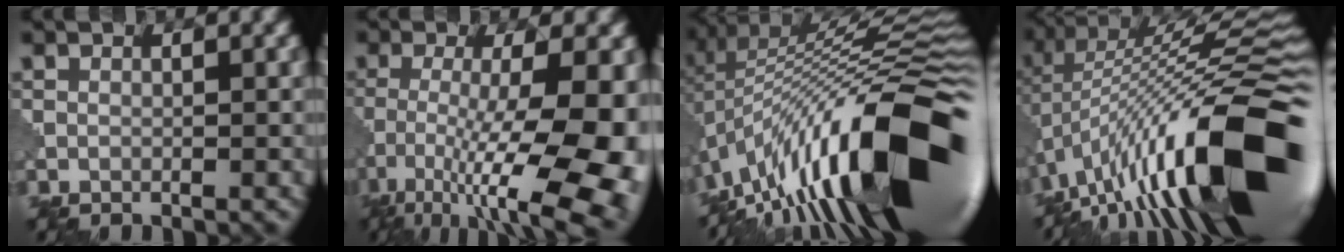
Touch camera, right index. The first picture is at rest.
{"total": 12.4, "force": [-5.2, 4.2, 10.5], "torque": [-0.187, -0.024, -0.072]}
{"total": 19.2, "force": [-6.0, 5.8, 17.3], "torque": [-0.250, 0.030, -0.119]}
{"total": 17.9, "force": [-4.5, 5.7, 16.3], "torque": [-0.250, 0.037, -0.095]}